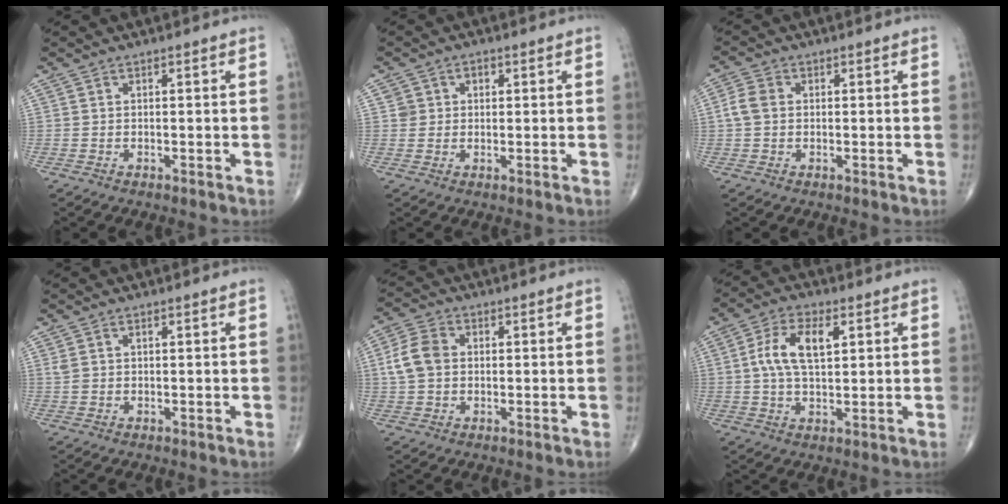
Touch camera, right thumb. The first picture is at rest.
{"total": 2.7, "force": [0.7, 2.6, 0.5], "torque": [0.010, 0.000, 0.008]}
{"total": 3.7, "force": [0.2, 2.8, 2.3], "torque": [-0.050, 0.010, -0.001]}
{"total": 1.6, "force": [0.5, 1.1, 1.0], "torque": [-0.028, 0.008, 0.016]}
{"total": 7.0, "force": [0.7, 5.2, 4.5], "torque": [-0.089, 0.013, 0.010]}
{"total": 9.2, "force": [2.2, 4.5, 7.7], "torque": [-0.146, 0.006, 0.037]}